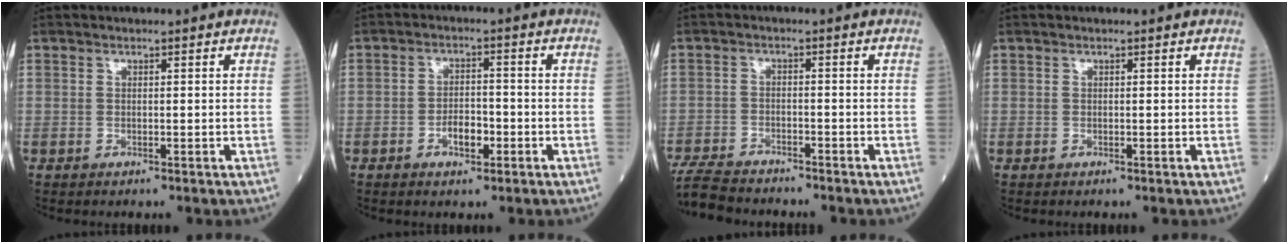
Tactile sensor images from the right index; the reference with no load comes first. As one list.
[{"total": 4.1, "force": [-1.7, 1.8, 3.2], "torque": [-0.055, 0.004, -0.029]}, {"total": 8.0, "force": [-7.5, 1.5, 2.3], "torque": [-0.041, -0.019, -0.129]}, {"total": 0.0}]